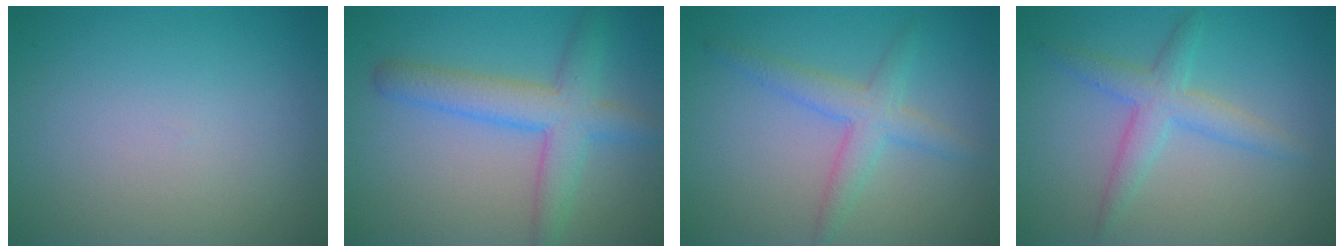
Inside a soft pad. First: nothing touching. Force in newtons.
{"total": 5.0, "press": 5.0, "slide": 0.2}
{"total": 3.1, "press": 3.1, "slide": 0.0}
{"total": 3.2, "press": 3.2, "slide": 0.1}